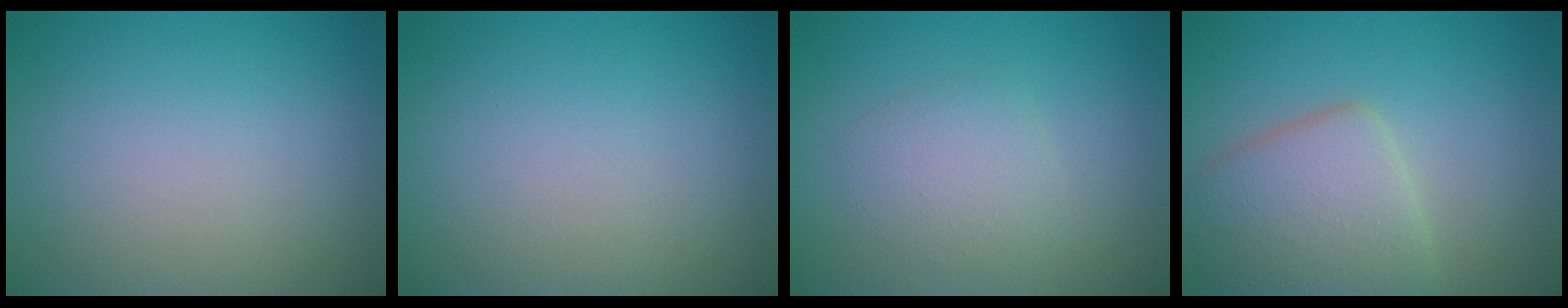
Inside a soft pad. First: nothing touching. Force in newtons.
{"total": 0.0}
{"total": 2.3, "press": 2.3, "slide": 0.1}
{"total": 5.2, "press": 5.1, "slide": 0.3}